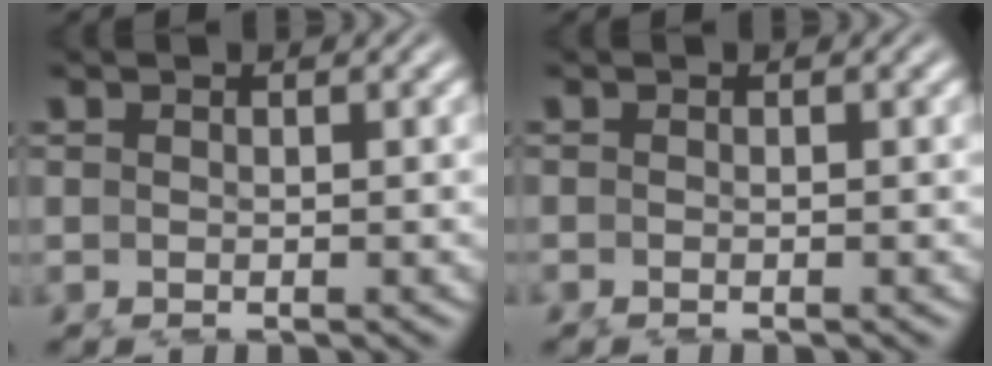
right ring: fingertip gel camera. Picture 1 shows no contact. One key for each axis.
{"total": 0.5, "fx": -0.5, "fy": -0.1, "fz": 0.1, "tx": 0.002, "ty": -0.001, "tz": -0.009}